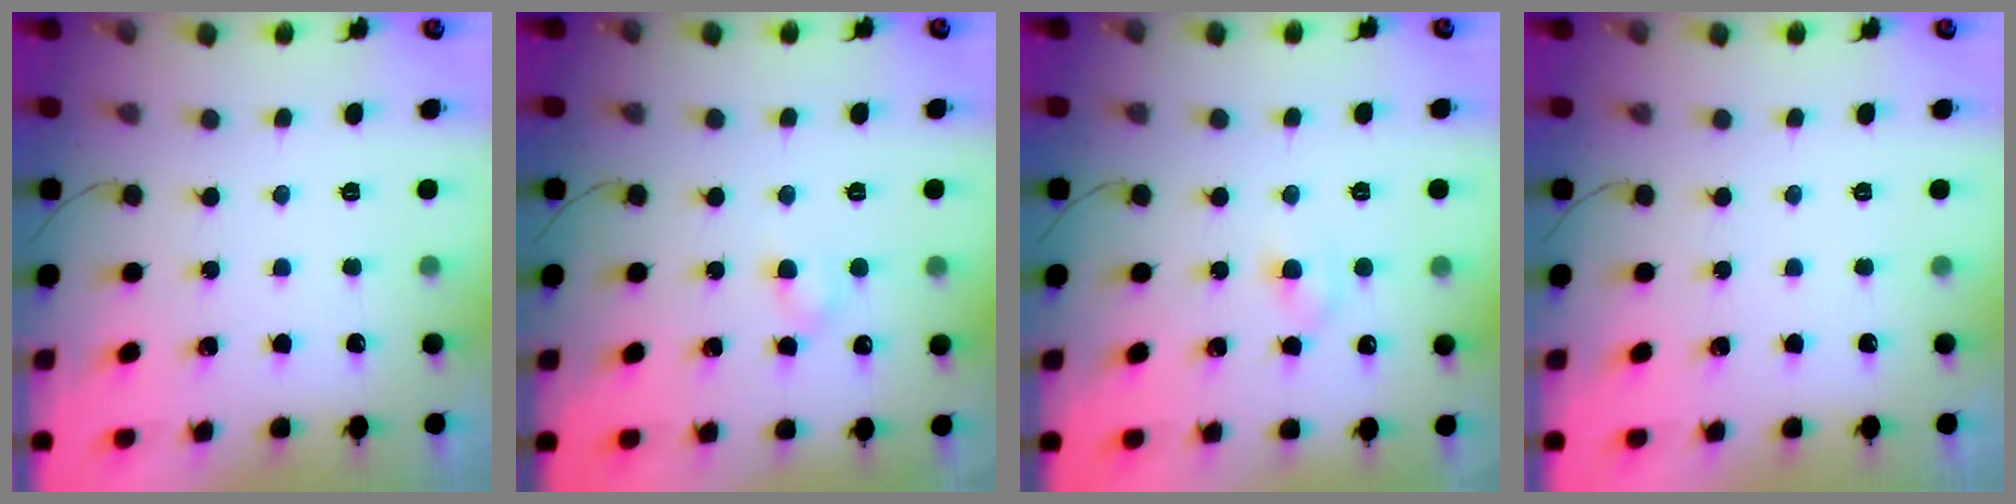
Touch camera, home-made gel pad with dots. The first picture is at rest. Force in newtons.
{"total": 3.0, "press": 2.8, "slide": 1.0}
{"total": 2.8, "press": 2.6, "slide": 1.0}
{"total": 0.0}